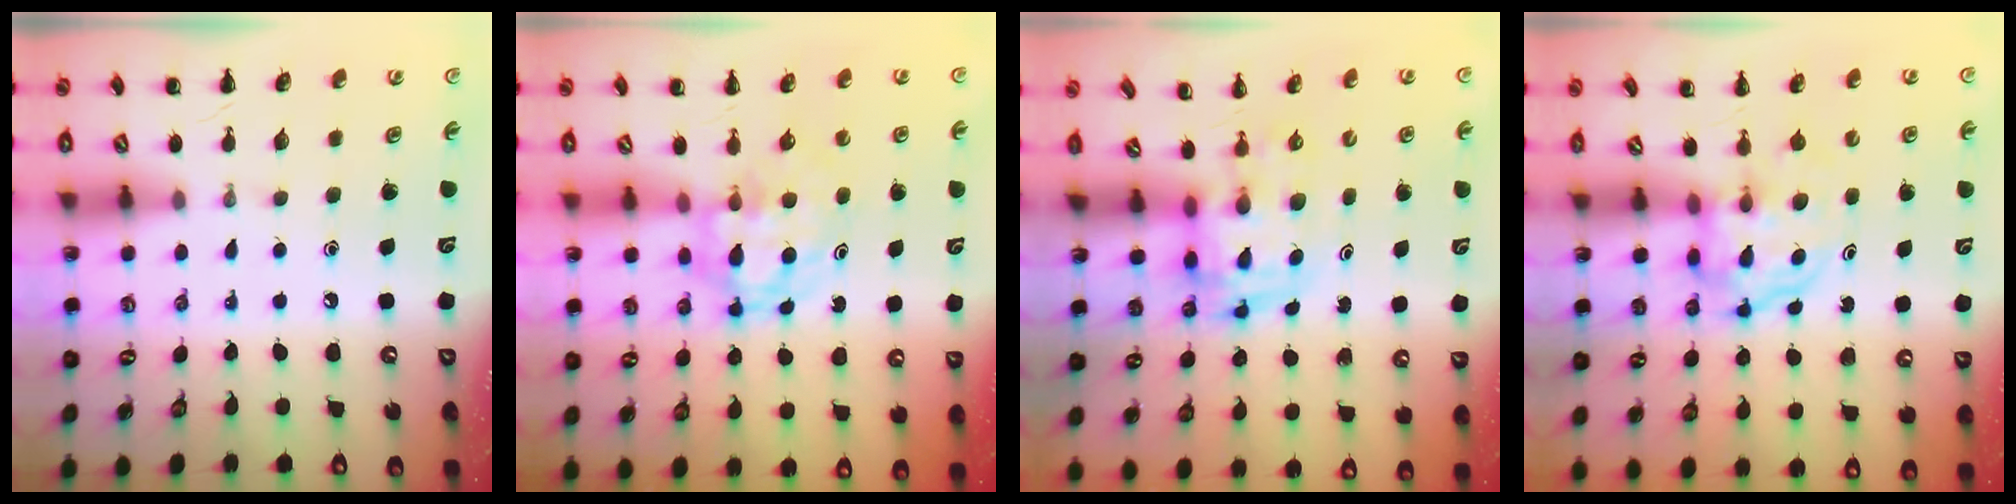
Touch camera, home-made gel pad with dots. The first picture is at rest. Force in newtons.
{"total": 4.3, "press": 4.2, "slide": 0.9}
{"total": 3.4, "press": 3.4, "slide": 0.6}
{"total": 3.8, "press": 3.8, "slide": 0.2}